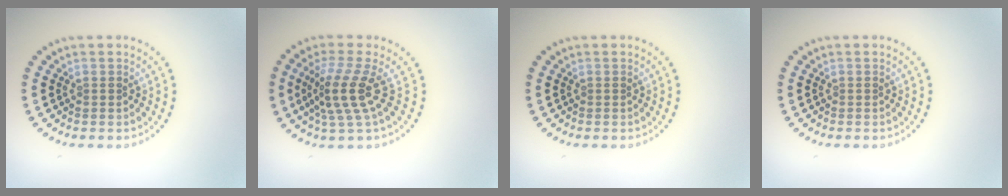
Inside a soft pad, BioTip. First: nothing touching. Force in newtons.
{"total": 3.9, "press": 2.8, "slide": 2.7}
{"total": 0.0}
{"total": 0.0}